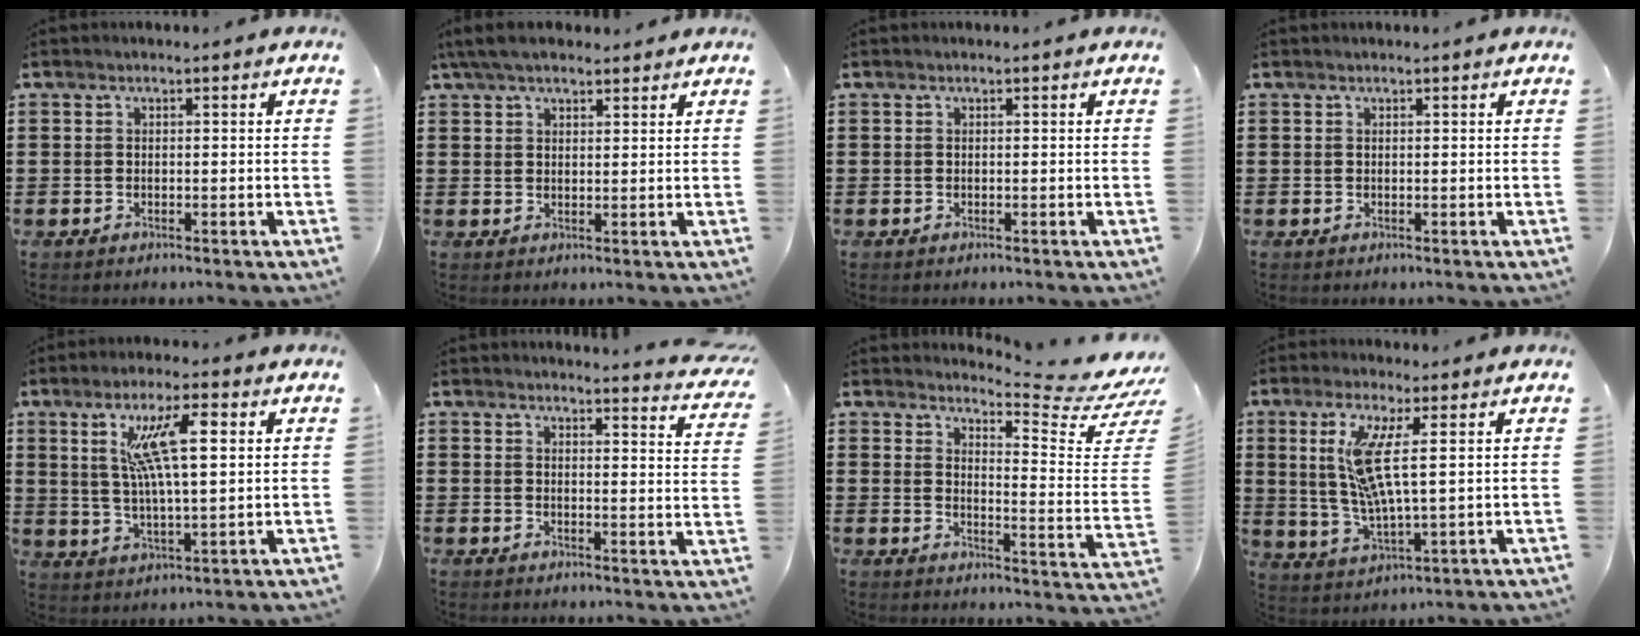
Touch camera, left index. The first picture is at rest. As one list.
[{"total": 4.5, "force": [3.7, 1.4, 2.2], "torque": [-0.053, 0.000, 0.070]}, {"total": 0.0}, {"total": 0.0}, {"total": 10.7, "force": [3.9, 2.8, 9.6], "torque": [-0.179, 0.007, 0.063]}, {"total": 3.1, "force": [3.0, -0.3, 0.6], "torque": [-0.011, -0.022, 0.049]}, {"total": 5.6, "force": [5.0, 0.3, 2.5], "torque": [-0.043, -0.057, 0.078]}, {"total": 9.4, "force": [2.8, 1.5, 8.9], "torque": [-0.191, -0.007, 0.045]}]